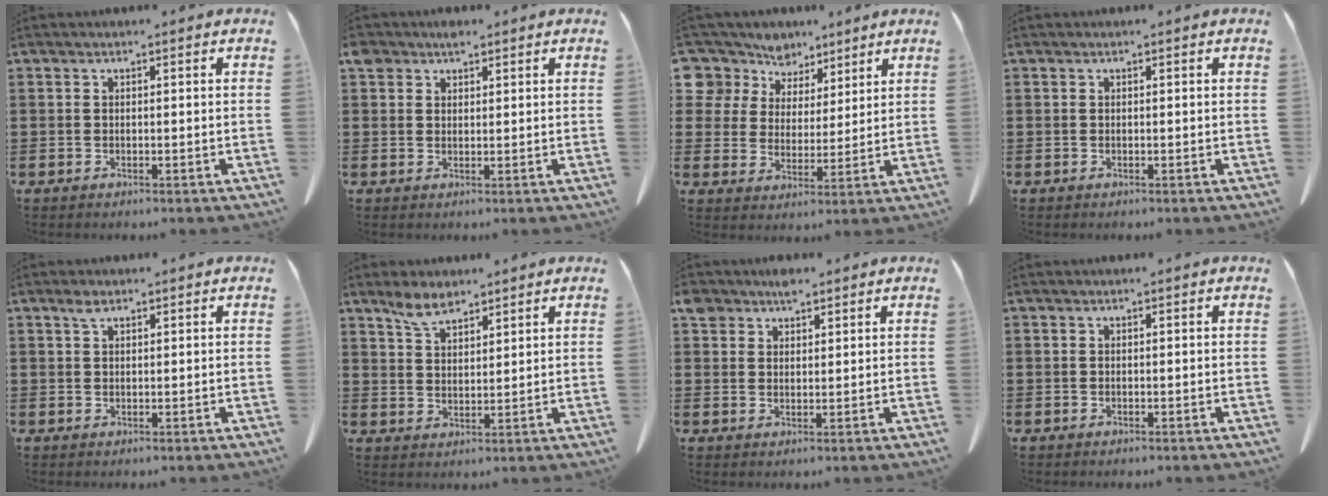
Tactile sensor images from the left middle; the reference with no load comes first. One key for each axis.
{"total": 2.4, "fx": 1.9, "fy": 1.2, "fz": 0.8, "tx": -0.022, "ty": 0.003, "tz": 0.038}
{"total": 7.7, "fx": 5.9, "fy": 4.9, "fz": 0.1, "tx": -0.044, "ty": -0.029, "tz": 0.110}
{"total": 0.0}
{"total": 1.7, "fx": 1.1, "fy": 0.7, "fz": 1.2, "tx": -0.027, "ty": 0.000, "tz": 0.021}
{"total": 4.7, "fx": 3.7, "fy": 1.9, "fz": 2.2, "tx": -0.054, "ty": 0.000, "tz": 0.069}
{"total": 3.4, "fx": 2.7, "fy": 1.7, "fz": 1.1, "tx": -0.022, "ty": 0.002, "tz": 0.052}
{"total": 0.0}